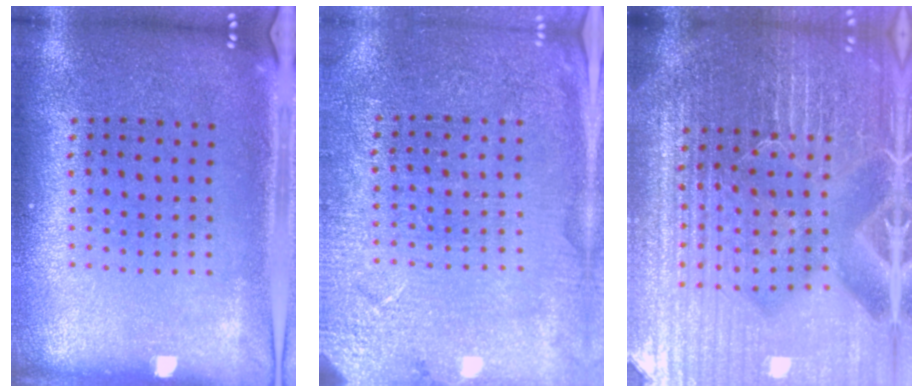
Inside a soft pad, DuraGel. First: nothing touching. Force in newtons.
{"total": 2.8, "press": 2.8, "slide": 0.1}
{"total": 6.1, "press": 5.5, "slide": 2.7}